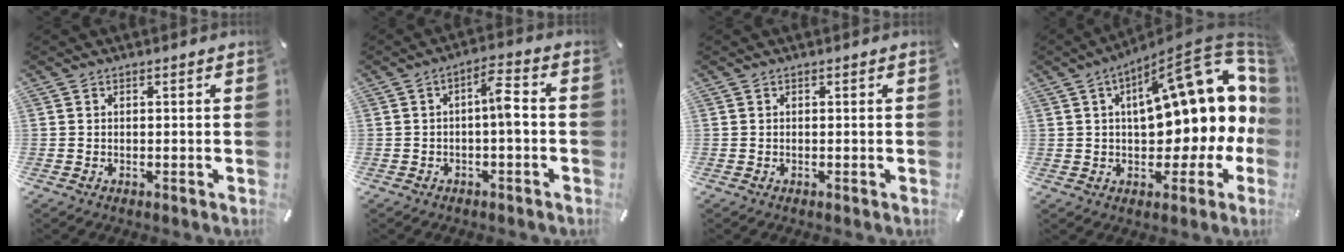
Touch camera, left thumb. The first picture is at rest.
{"total": 7.0, "force": [-0.7, 2.4, 6.5], "torque": [-0.106, 0.016, -0.014]}
{"total": 0.0}
{"total": 21.6, "force": [5.8, 10.1, 18.2], "torque": [-0.234, -0.038, 0.095]}